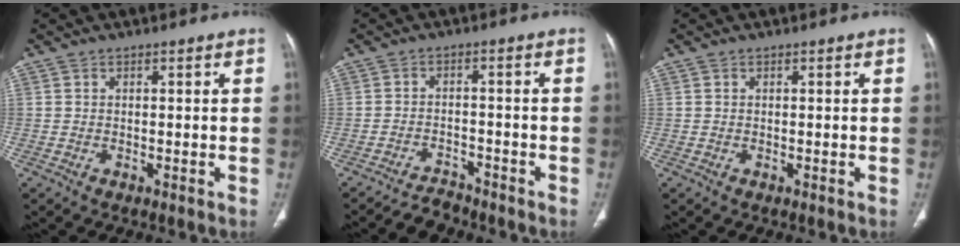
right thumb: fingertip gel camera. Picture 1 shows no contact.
{"total": 3.7, "force": [-3.6, 1.0, 0.0], "torque": [-0.007, 0.025, -0.061]}
{"total": 0.0}